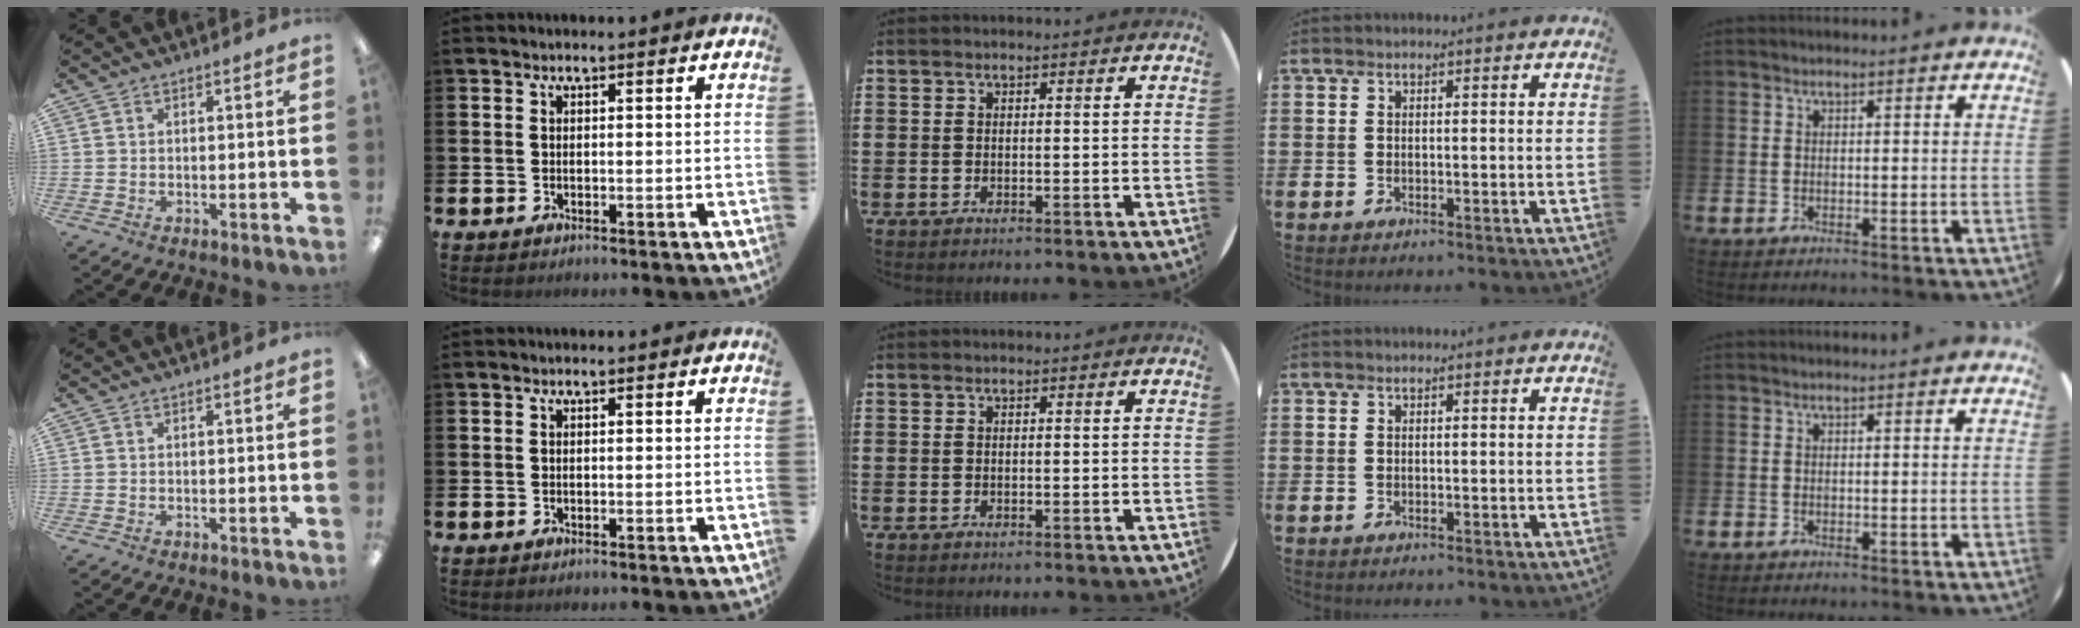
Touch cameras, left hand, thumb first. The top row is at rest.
{}